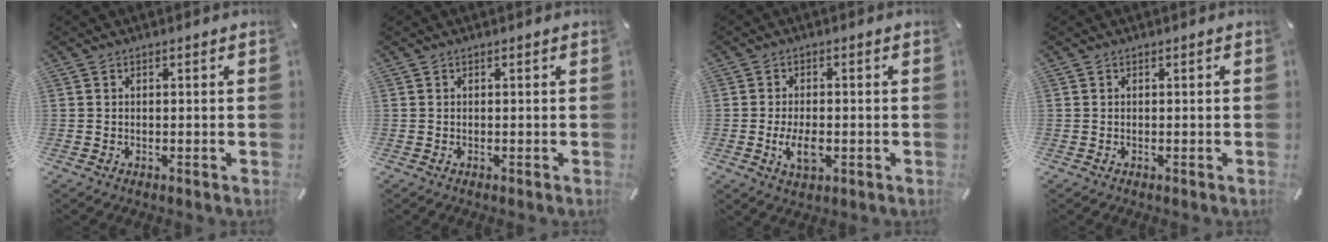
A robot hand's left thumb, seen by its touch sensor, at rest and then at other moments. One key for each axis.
{"total": 0.0}
{"total": 5.4, "fx": -1.3, "fy": 2.8, "fz": 4.4, "tx": -0.102, "ty": -0.002, "tz": -0.025}
{"total": 0.0}